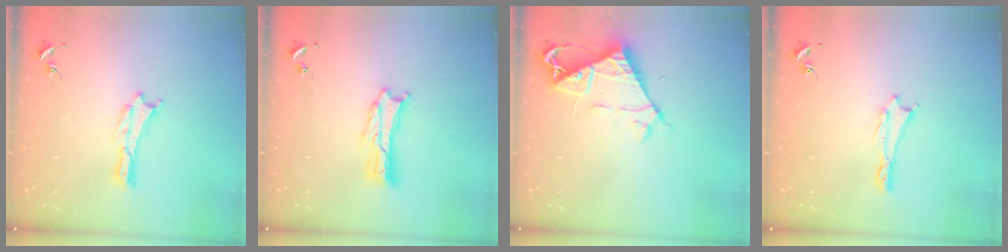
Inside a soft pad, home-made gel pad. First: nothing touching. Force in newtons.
{"total": 2.8, "press": 2.7, "slide": 0.4}
{"total": 7.5, "press": 7.5, "slide": 0.5}
{"total": 0.5, "press": 0.5, "slide": 0.2}